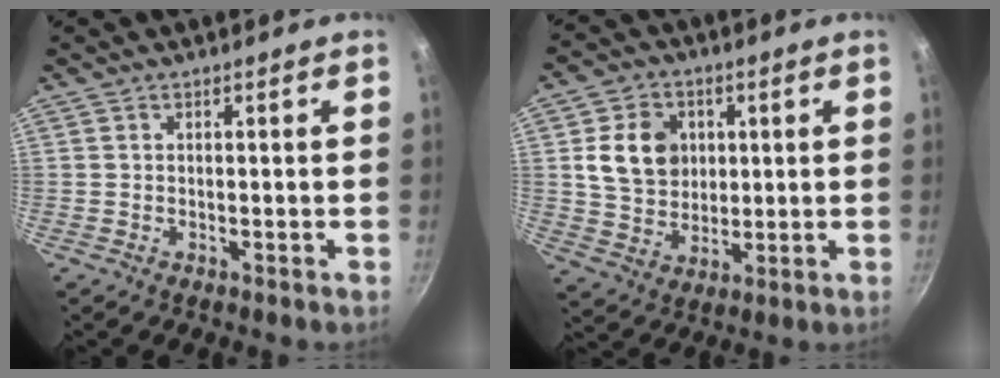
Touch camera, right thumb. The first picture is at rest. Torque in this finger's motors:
{"motor_torque": [0.82, 2.72, 0.92, 0.02, 0.09]}